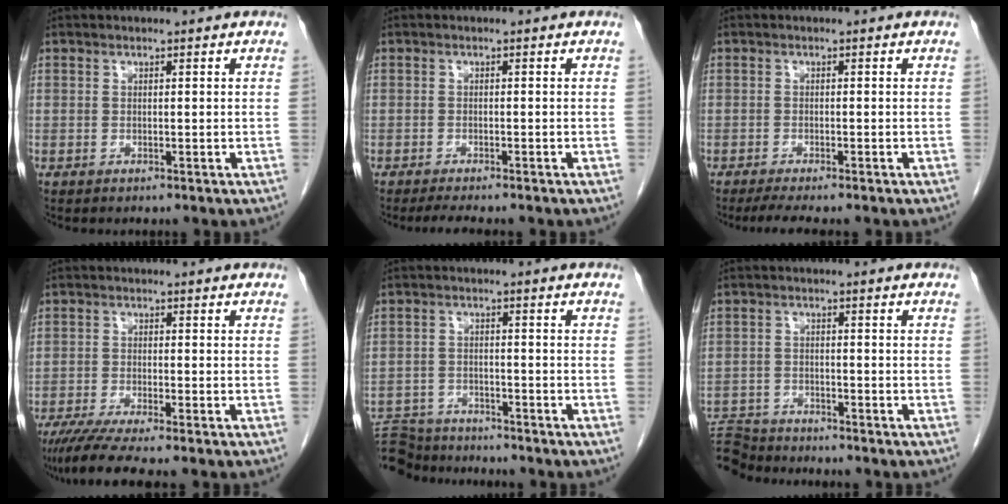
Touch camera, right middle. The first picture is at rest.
{"total": 4.3, "force": [-3.6, 0.5, 2.2], "torque": [-0.030, -0.009, -0.051]}
{"total": 4.7, "force": [-3.9, 0.3, 2.7], "torque": [-0.038, -0.011, -0.059]}
{"total": 7.5, "force": [-6.1, -0.2, 4.4], "torque": [-0.064, -0.019, -0.100]}
{"total": 9.6, "force": [-9.2, 2.6, 1.2], "torque": [-0.028, 0.007, -0.147]}
{"total": 7.2, "force": [-7.2, 1.1, 0.0], "torque": [-0.003, 0.000, -0.131]}